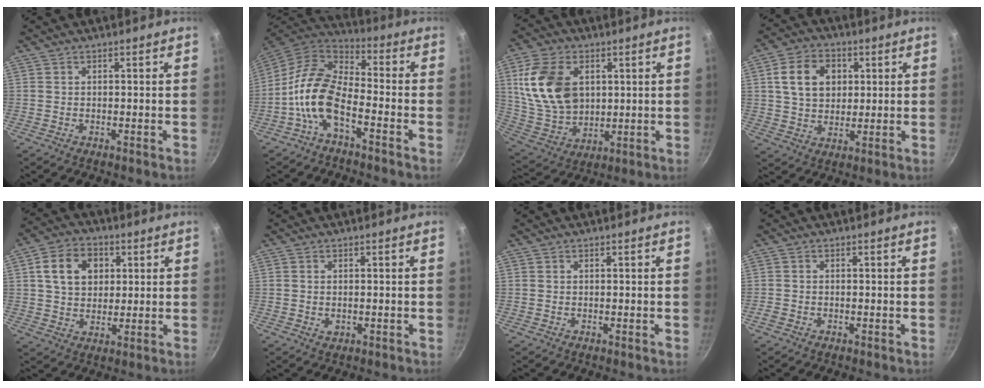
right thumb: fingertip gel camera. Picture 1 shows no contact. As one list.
[{"total": 11.7, "force": [-4.6, 5.9, 9.0], "torque": [-0.169, 0.050, -0.101]}, {"total": 16.7, "force": [3.7, 11.7, 11.3], "torque": [-0.194, -0.010, 0.086]}, {"total": 10.9, "force": [2.7, 8.3, 6.5], "torque": [-0.092, 0.004, 0.042]}, {"total": 10.5, "force": [2.9, 8.1, 6.0], "torque": [-0.084, 0.005, 0.042]}, {"total": 1.3, "force": [-0.2, 0.9, 0.9], "torque": [-0.014, 0.000, -0.003]}, {"total": 0.0}, {"total": 1.0, "force": [-0.6, 0.7, 0.5], "torque": [-0.013, 0.002, -0.015]}]